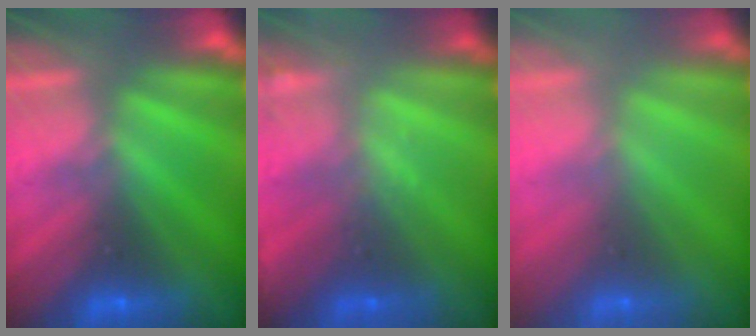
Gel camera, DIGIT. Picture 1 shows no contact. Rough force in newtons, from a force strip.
{"total": 1.9}
{"total": 2.7}